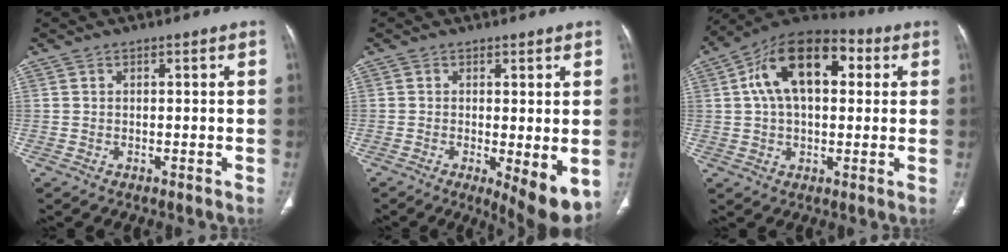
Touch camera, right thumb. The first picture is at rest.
{"total": 8.0, "force": [-1.7, 2.3, 7.5], "torque": [-0.104, -0.024, -0.022]}
{"total": 16.7, "force": [4.0, 9.8, 12.9], "torque": [-0.192, 0.027, 0.056]}